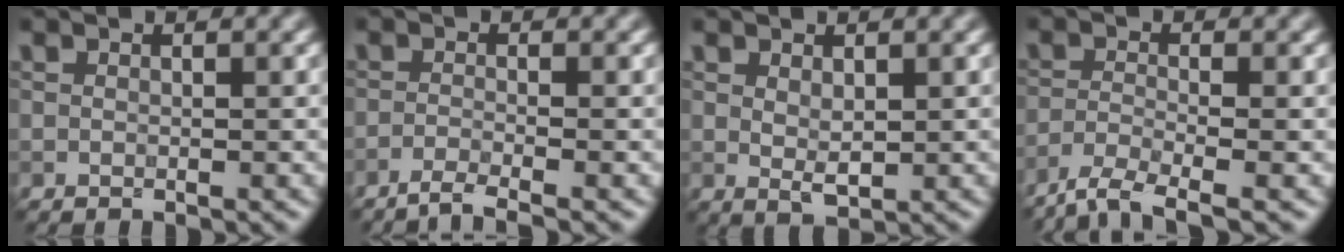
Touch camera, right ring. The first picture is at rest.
{"total": 2.6, "force": [-1.9, 0.3, 1.6], "torque": [-0.028, 0.001, -0.049]}
{"total": 1.8, "force": [0.4, 1.0, 1.4], "torque": [-0.030, -0.002, 0.010]}
{"total": 4.5, "force": [-3.6, 0.8, 2.6], "torque": [-0.050, -0.007, -0.078]}